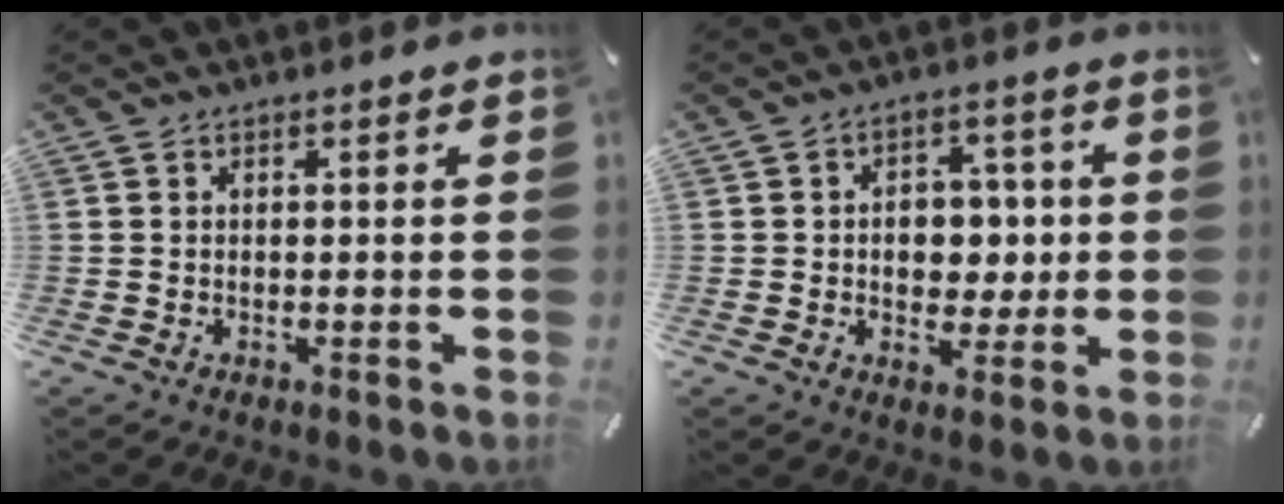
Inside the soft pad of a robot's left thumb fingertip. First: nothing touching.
{"total": 8.3, "force": [0.0, 6.5, 5.2], "torque": [-0.059, 0.003, -0.005]}